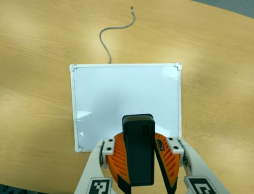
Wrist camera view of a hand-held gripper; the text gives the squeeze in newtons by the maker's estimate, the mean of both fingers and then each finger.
{"total": 8.3, "left": 9.1, "right": 7.5}